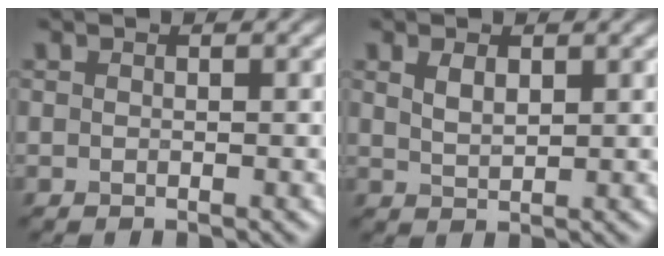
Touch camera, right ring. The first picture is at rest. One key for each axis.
{"total": 1.8, "fx": 0.9, "fy": 0.9, "fz": 1.3, "tx": -0.029, "ty": -0.001, "tz": 0.023}